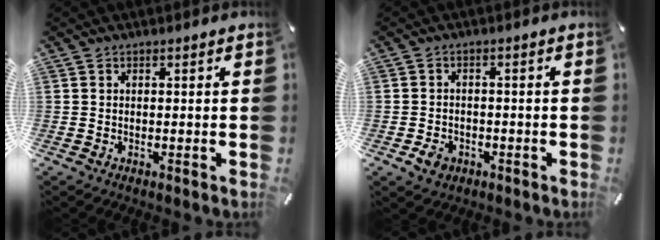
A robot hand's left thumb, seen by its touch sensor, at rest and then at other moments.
{"total": 3.6, "force": [-1.7, 2.9, 1.4], "torque": [-0.028, 0.006, -0.033]}